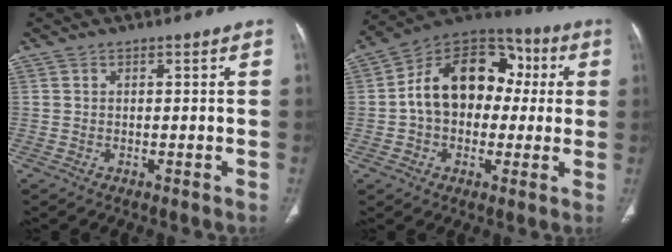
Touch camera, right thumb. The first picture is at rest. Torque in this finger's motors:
{"motor_torque": [1.51, 3.36, 1.64, -0.12, 0.15]}